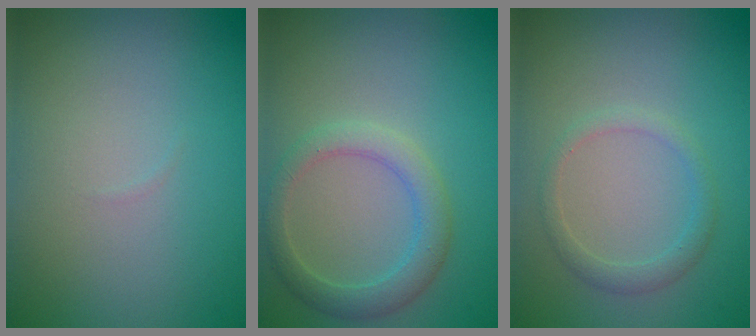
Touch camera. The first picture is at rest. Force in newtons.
{"total": 3.1, "press": 3.1, "slide": 0.1}
{"total": 1.7, "press": 1.7, "slide": 0.1}